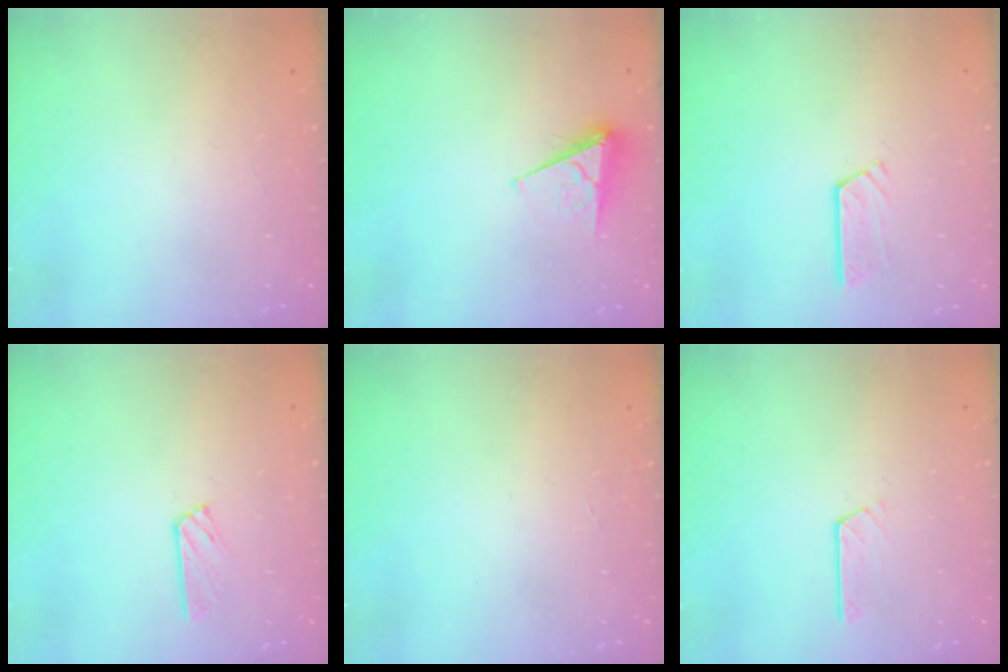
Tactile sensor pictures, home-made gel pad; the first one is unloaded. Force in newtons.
{"total": 6.2, "press": 6.2, "slide": 0.5}
{"total": 5.3, "press": 5.3, "slide": 0.4}
{"total": 3.5, "press": 3.5, "slide": 0.4}
{"total": 0.0}
{"total": 3.5, "press": 3.5, "slide": 0.3}